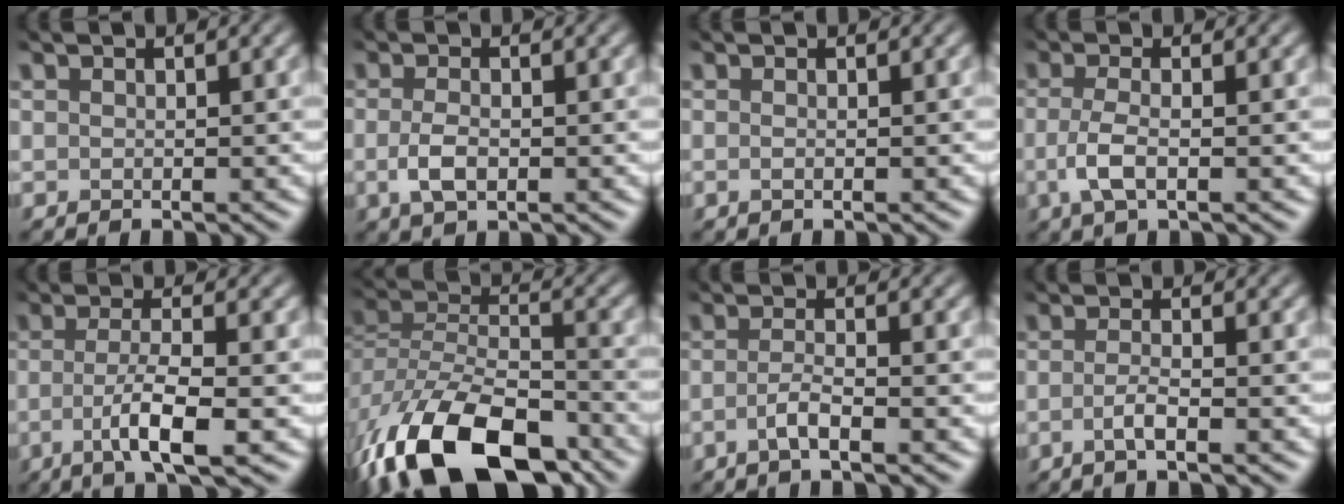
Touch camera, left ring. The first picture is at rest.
{"total": 2.2, "force": [-1.1, 0.5, 1.8], "torque": [-0.047, -0.001, -0.012]}
{"total": 1.3, "force": [0.3, 0.5, 1.1], "torque": [-0.004, 0.000, -0.014]}
{"total": 2.8, "force": [-1.5, 0.6, 2.3], "torque": [-0.058, -0.006, -0.019]}
{"total": 4.9, "force": [-2.0, 1.0, 4.3], "torque": [-0.079, -0.013, -0.030]}
{"total": 14.1, "force": [-10.1, 6.2, 7.8], "torque": [-0.179, -0.028, -0.166]}
{"total": 2.7, "force": [-1.7, 0.6, 2.0], "torque": [-0.038, -0.008, -0.029]}
{"total": 2.6, "force": [-1.6, 0.7, 2.0], "torque": [-0.035, -0.008, -0.027]}